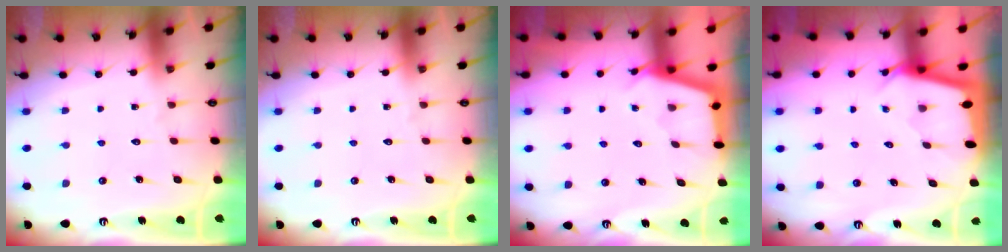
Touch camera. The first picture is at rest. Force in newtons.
{"total": 0.0}
{"total": 3.0, "press": 3.0, "slide": 0.3}
{"total": 2.2, "press": 2.2, "slide": 0.1}